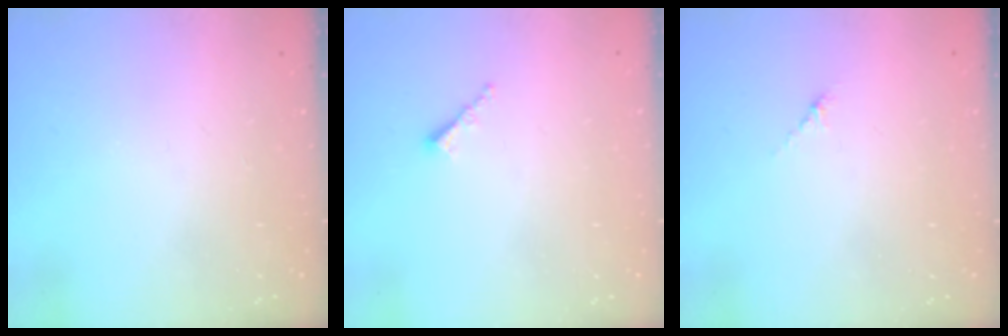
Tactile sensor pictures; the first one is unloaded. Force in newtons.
{"total": 1.0, "press": 0.9, "slide": 0.4}
{"total": 2.7, "press": 2.7, "slide": 0.7}